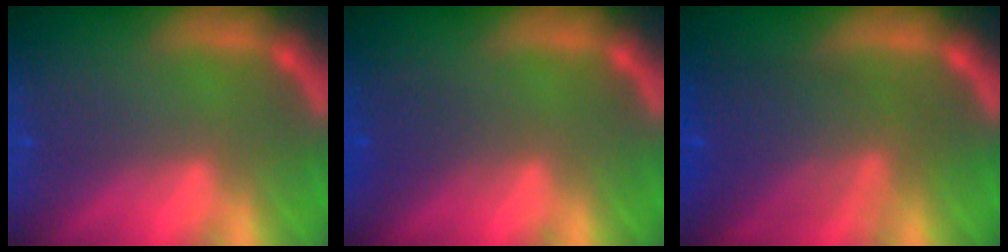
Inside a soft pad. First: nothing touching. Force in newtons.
{"total": 2.0}
{"total": 7.0}